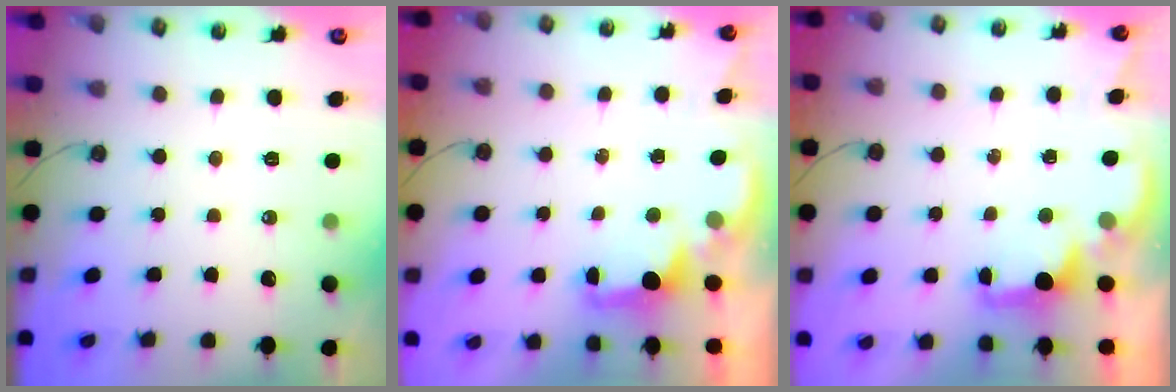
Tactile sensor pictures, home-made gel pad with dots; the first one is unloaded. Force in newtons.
{"total": 1.8, "press": 1.7, "slide": 0.7}
{"total": 2.0, "press": 1.8, "slide": 0.8}